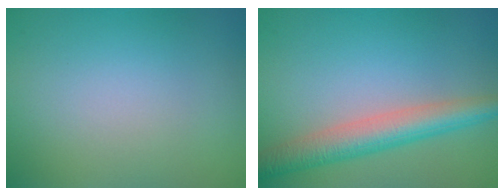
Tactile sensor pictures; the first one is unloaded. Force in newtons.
{"total": 5.1, "press": 5.1, "slide": 0.2}